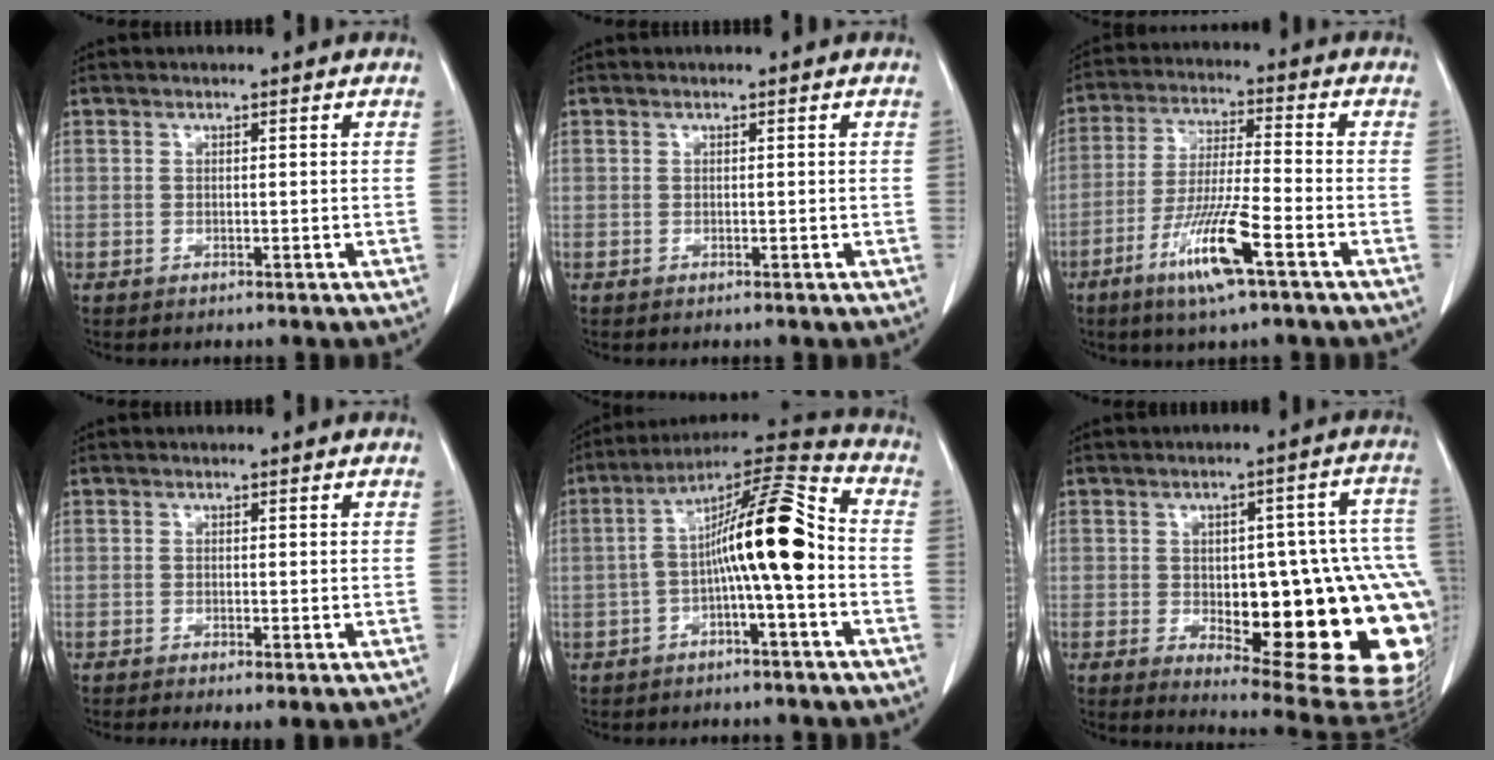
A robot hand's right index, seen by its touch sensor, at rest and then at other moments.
{"total": 0.0}
{"total": 11.1, "force": [-5.6, 0.3, 9.6], "torque": [-0.188, -0.018, -0.106]}
{"total": 2.0, "force": [-0.8, 0.5, 1.8], "torque": [-0.028, -0.006, -0.010]}
{"total": 13.3, "force": [-1.7, 1.4, 13.1], "torque": [-0.221, 0.036, -0.030]}
{"total": 24.9, "force": [-4.6, 7.7, 23.2], "torque": [-0.205, 0.020, -0.034]}